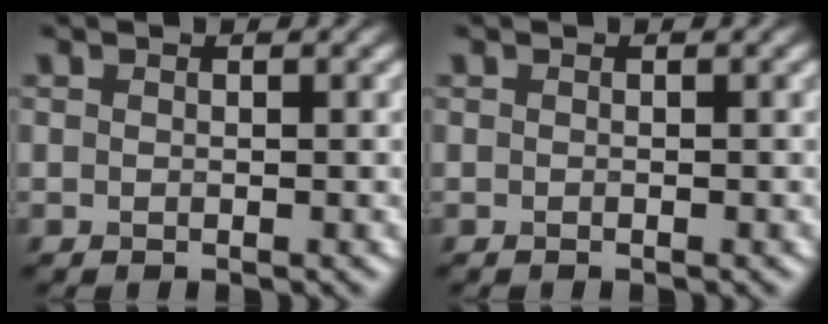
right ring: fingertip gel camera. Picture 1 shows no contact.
{"total": 0.0}